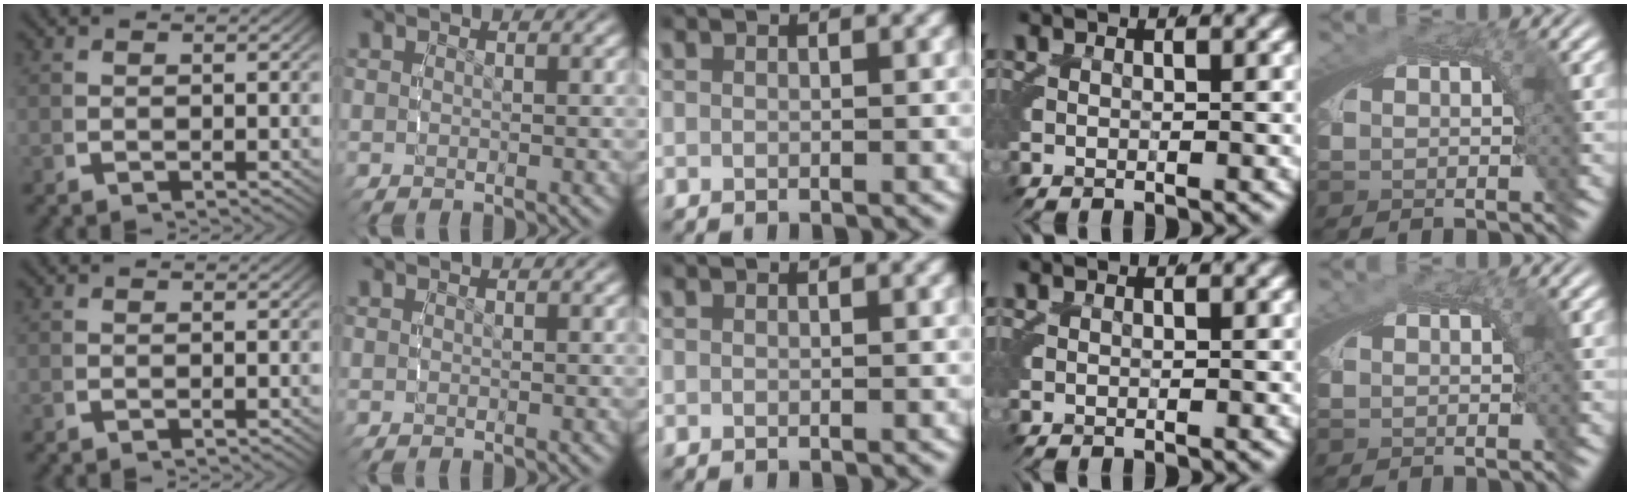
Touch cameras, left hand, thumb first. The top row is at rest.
{"little": {"total": 0.5, "force": [-0.3, -0.2, -0.4], "torque": [0.007, -0.003, -0.004]}}